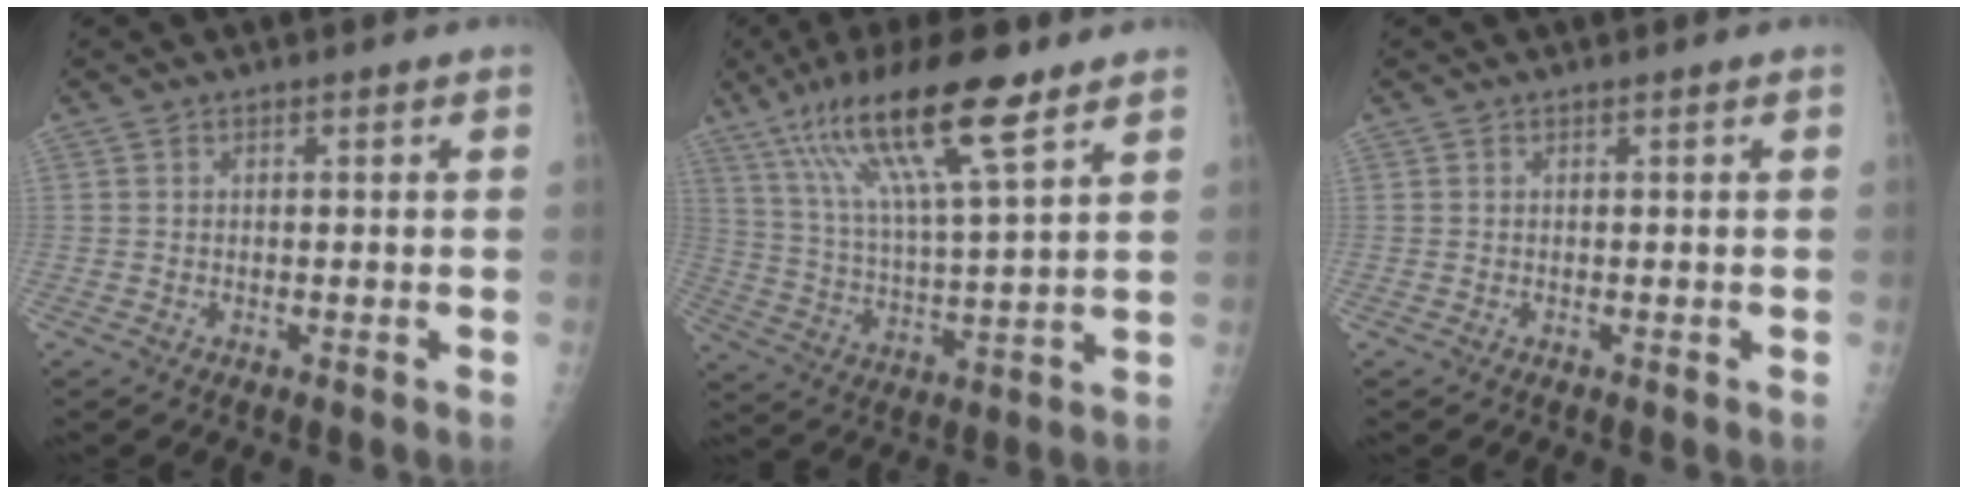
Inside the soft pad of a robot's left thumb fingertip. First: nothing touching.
{"total": 18.4, "force": [11.0, 3.2, 14.5], "torque": [-0.266, -0.028, 0.203]}
{"total": 0.0}